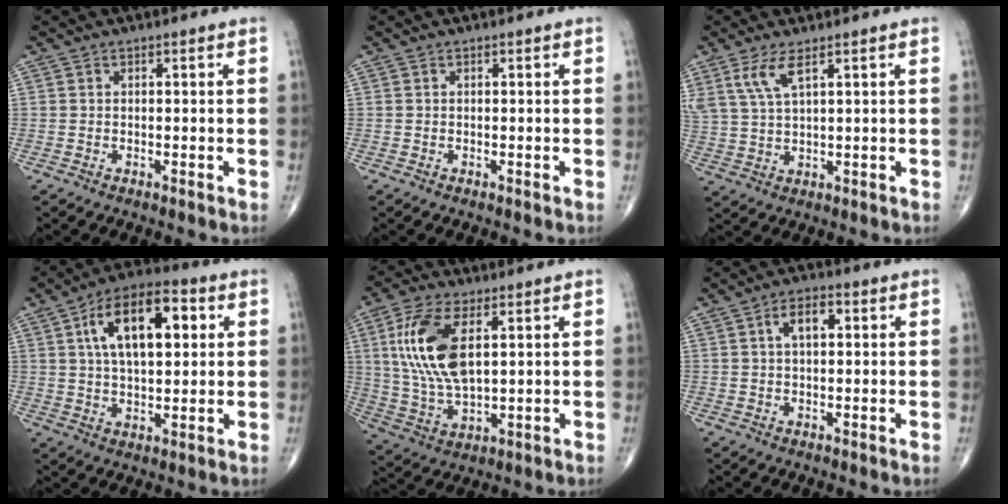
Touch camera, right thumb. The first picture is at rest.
{"total": 0.0}
{"total": 5.6, "force": [3.2, 1.4, 4.4], "torque": [-0.105, -0.010, 0.074]}
{"total": 15.8, "force": [4.5, 7.7, 13.0], "torque": [-0.198, 0.008, 0.071]}
{"total": 14.9, "force": [4.0, 7.0, 12.5], "torque": [-0.262, -0.011, 0.084]}
{"total": 5.0, "force": [1.3, 2.6, 4.1], "torque": [-0.066, 0.009, 0.018]}